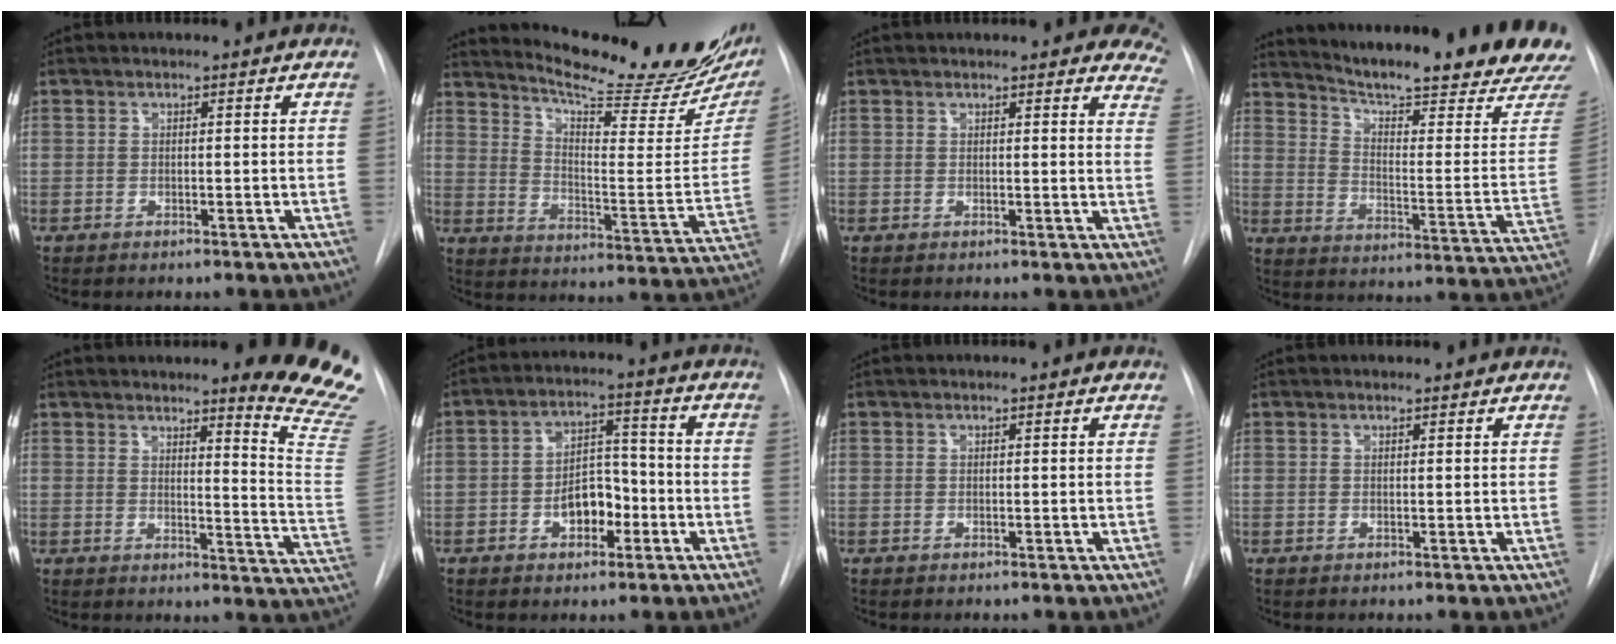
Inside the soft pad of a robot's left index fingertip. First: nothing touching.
{"total": 23.7, "force": [20.5, 3.2, 11.5], "torque": [-0.174, -0.085, 0.266]}
{"total": 13.0, "force": [11.7, 3.7, 4.4], "torque": [-0.019, -0.027, 0.100]}
{"total": 25.0, "force": [22.0, 0.4, 11.9], "torque": [-0.186, -0.102, 0.283]}
{"total": 15.0, "force": [13.0, -0.3, 7.5], "torque": [-0.084, -0.129, 0.130]}
{"total": 6.6, "force": [-3.0, 3.8, 4.5], "torque": [-0.075, 0.015, -0.046]}
{"total": 0.0}
{"total": 1.3, "force": [1.3, 0.2, 0.1], "torque": [-0.008, 0.006, 0.014]}